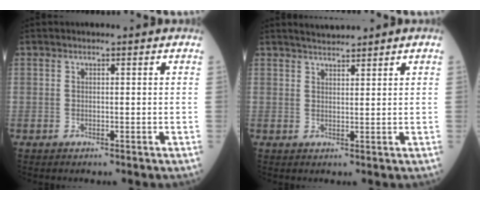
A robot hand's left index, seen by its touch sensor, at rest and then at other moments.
{"total": 2.8, "force": [2.7, 0.0, 0.7], "torque": [-0.016, 0.009, 0.049]}